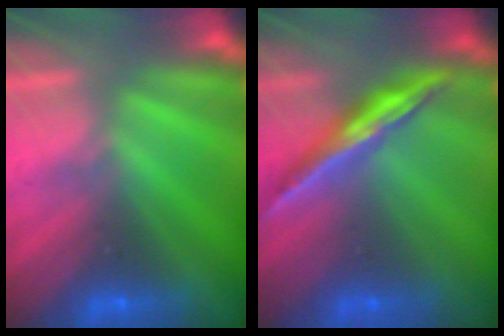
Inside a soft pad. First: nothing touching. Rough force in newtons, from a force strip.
{"total": 1.6}